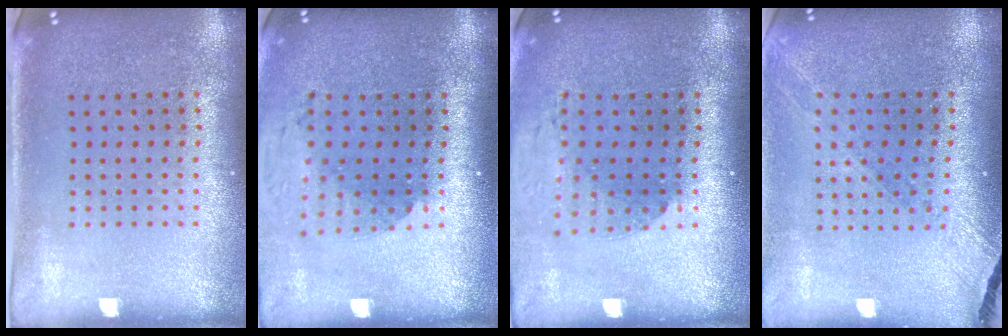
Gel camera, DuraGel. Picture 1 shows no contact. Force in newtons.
{"total": 1.8, "press": 1.4, "slide": 1.2}
{"total": 1.5, "press": 1.4, "slide": 0.6}
{"total": 1.4, "press": 1.3, "slide": 0.2}